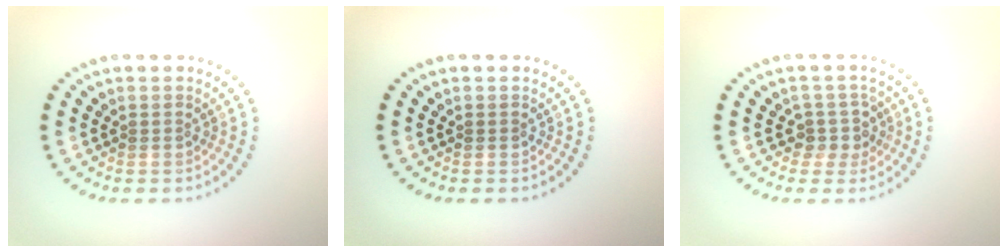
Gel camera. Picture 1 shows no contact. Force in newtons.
{"total": 0.0}
{"total": 2.3, "press": 1.8, "slide": 1.3}